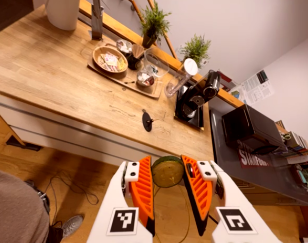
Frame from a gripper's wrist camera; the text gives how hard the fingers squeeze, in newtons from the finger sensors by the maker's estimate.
{"total": 10.1, "left": 10.3, "right": 9.9}